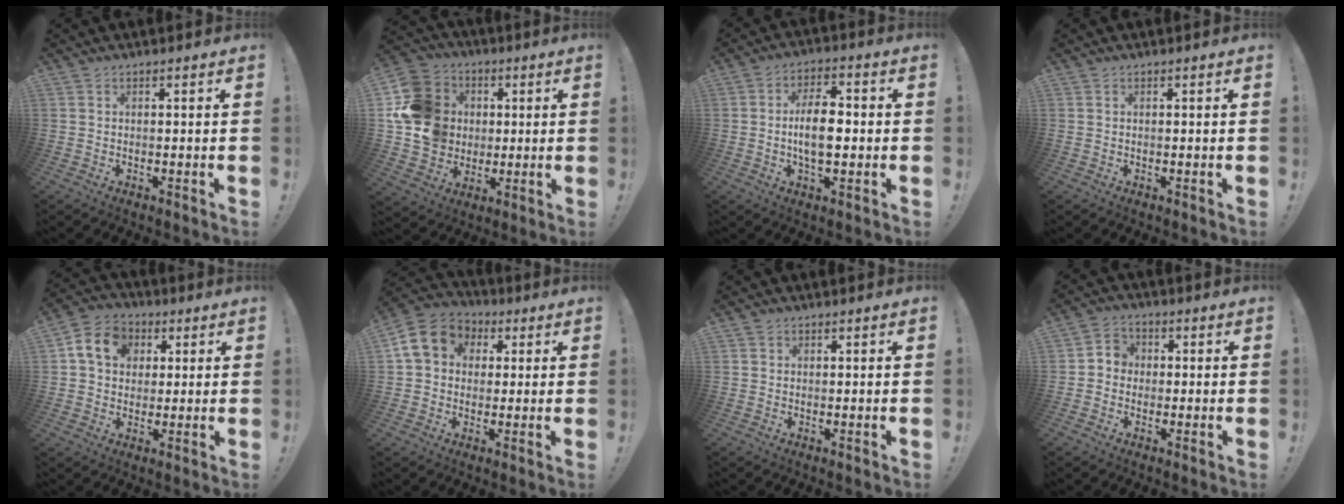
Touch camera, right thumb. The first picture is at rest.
{"total": 17.6, "force": [2.0, 15.7, 7.7], "torque": [-0.133, 0.007, 0.056]}
{"total": 10.6, "force": [-1.2, 5.3, 9.1], "torque": [-0.163, 0.004, -0.028]}
{"total": 0.0}
{"total": 11.4, "force": [3.3, 9.2, 5.8], "torque": [-0.087, 0.007, 0.067]}
{"total": 12.5, "force": [3.3, 10.2, 6.4], "torque": [-0.094, -0.002, 0.068]}
{"total": 0.7, "force": [0.6, 0.4, 0.1], "torque": [0.006, -0.003, 0.010]}
{"total": 4.4, "force": [-0.9, 4.0, 1.6], "torque": [-0.024, 0.014, -0.014]}